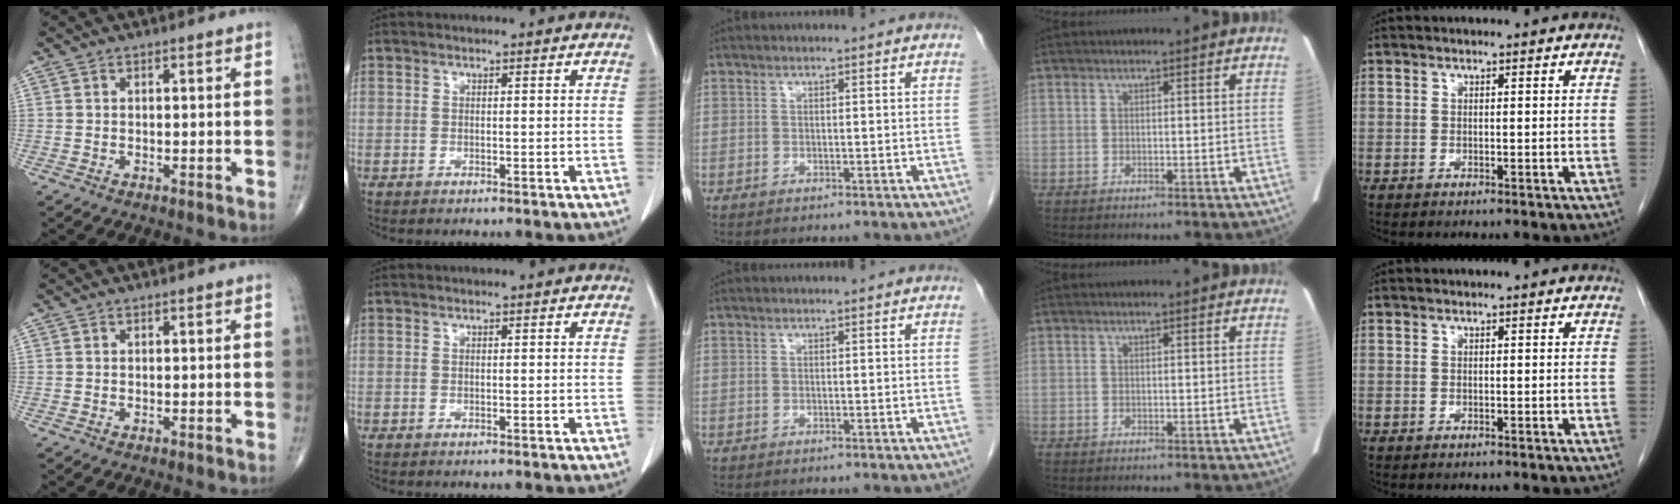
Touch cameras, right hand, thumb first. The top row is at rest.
{}